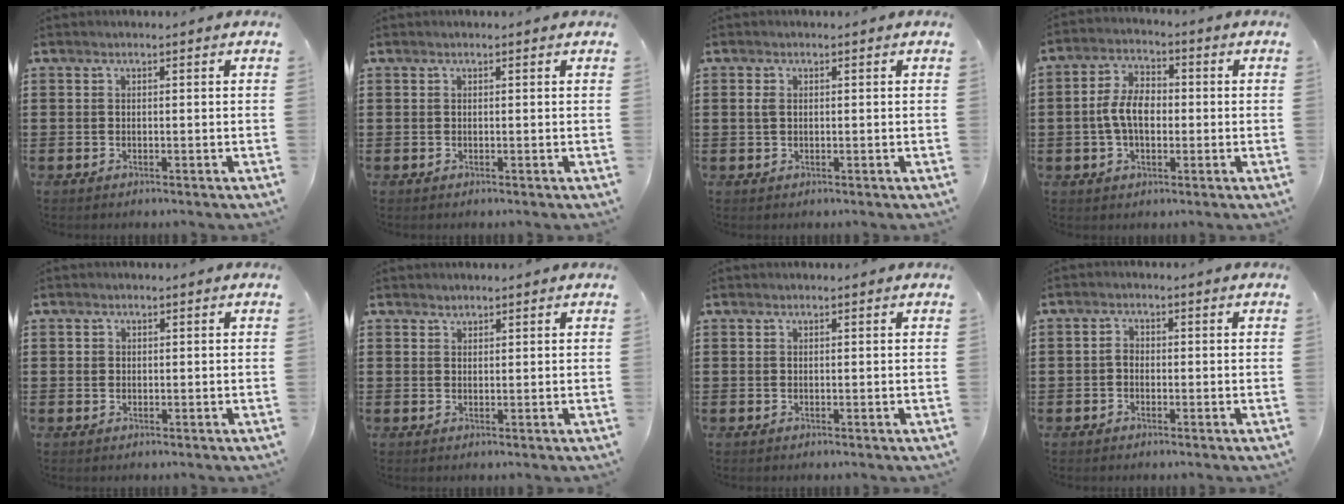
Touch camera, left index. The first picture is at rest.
{"total": 0.0}
{"total": 1.5, "force": [0.3, 0.8, 1.1], "torque": [-0.033, 0.003, 0.001]}
{"total": 6.7, "force": [-0.5, 3.9, 5.4], "torque": [-0.121, 0.005, -0.016]}
{"total": 0.8, "force": [0.3, 0.8, -0.1], "torque": [0.000, 0.005, 0.006]}
{"total": 1.1, "force": [1.1, 0.4, -0.1], "torque": [0.000, 0.000, 0.021]}
{"total": 0.0}
{"total": 1.7, "force": [-0.2, 1.2, 1.2], "torque": [-0.026, 0.005, -0.006]}